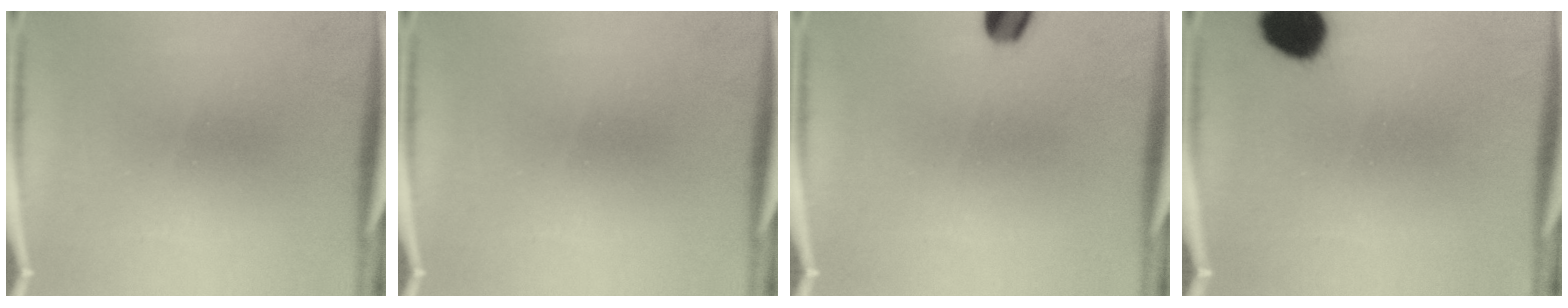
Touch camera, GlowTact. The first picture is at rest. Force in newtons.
{"total": 0.0}
{"total": 4.5}
{"total": 9.6}